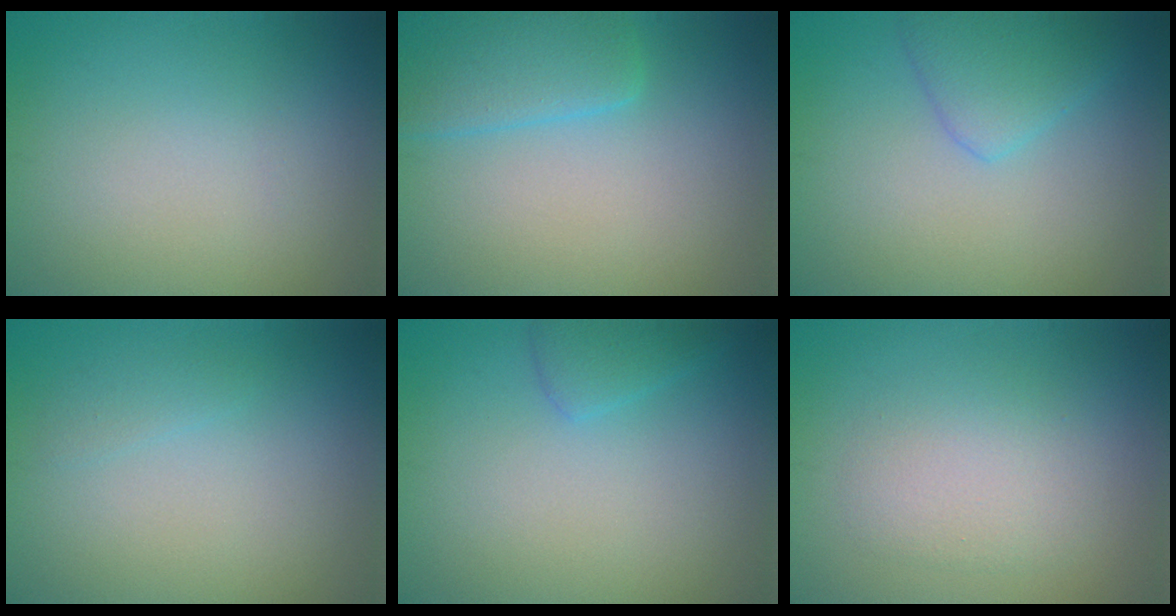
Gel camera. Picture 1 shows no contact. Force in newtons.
{"total": 4.3, "press": 4.3, "slide": 0.3}
{"total": 2.8, "press": 2.8, "slide": 0.1}
{"total": 0.8, "press": 0.8, "slide": 0.0}
{"total": 1.7, "press": 1.7, "slide": 0.1}
{"total": 2.8, "press": 2.8, "slide": 0.2}